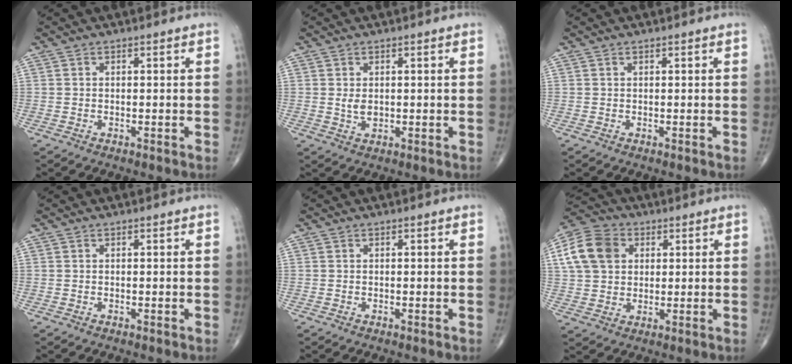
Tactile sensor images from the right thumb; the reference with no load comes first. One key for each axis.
{"total": 2.2, "fx": 0.4, "fy": 1.3, "fz": 1.7, "tx": -0.020, "ty": -0.006, "tz": 0.010}
{"total": 0.0}
{"total": 0.0}
{"total": 0.0}
{"total": 11.7, "fx": 3.3, "fy": 9.1, "fz": 6.6, "tx": -0.112, "ty": 0.009, "tz": 0.054}